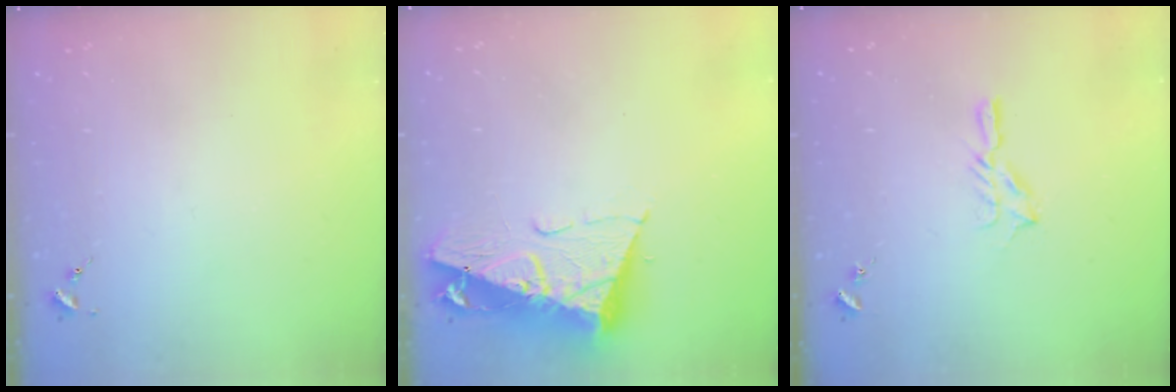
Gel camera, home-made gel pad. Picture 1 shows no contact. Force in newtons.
{"total": 12.5, "press": 12.4, "slide": 1.3}
{"total": 5.6, "press": 5.6, "slide": 0.6}